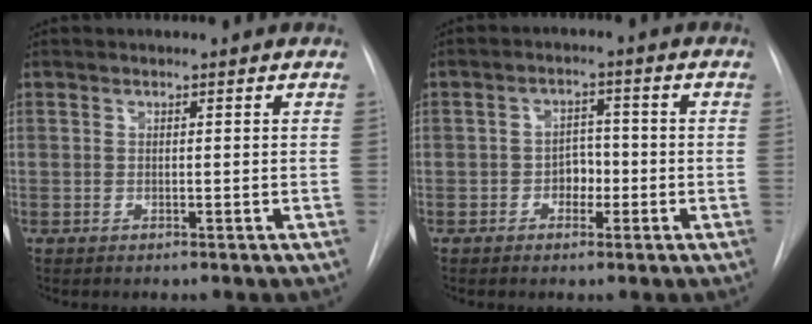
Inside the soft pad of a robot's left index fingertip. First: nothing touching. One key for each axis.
{"total": 3.3, "fx": -1.2, "fy": 2.3, "fz": 2.1, "tx": -0.026, "ty": 0.009, "tz": -0.022}